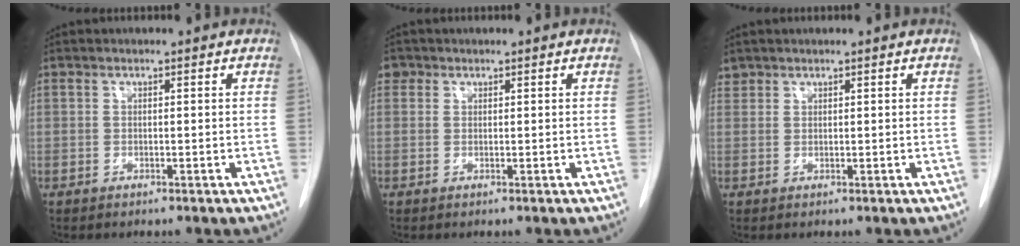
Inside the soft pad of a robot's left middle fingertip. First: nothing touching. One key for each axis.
{"total": 1.6, "fx": 0.8, "fy": 1.4, "fz": 0.2, "tx": 0.006, "ty": 0.007, "tz": 0.010}
{"total": 1.3, "fx": 1.0, "fy": 0.7, "fz": -0.1, "tx": 0.006, "ty": 0.009, "tz": 0.018}